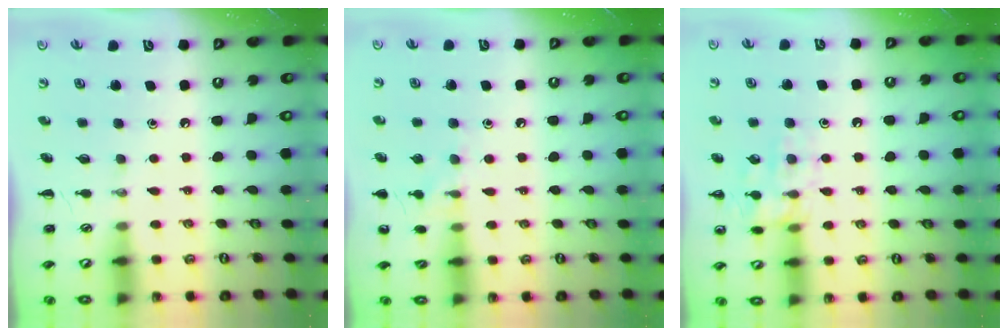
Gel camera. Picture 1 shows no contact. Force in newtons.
{"total": 8.7, "press": 8.5, "slide": 1.9}
{"total": 10.7, "press": 10.7, "slide": 0.8}